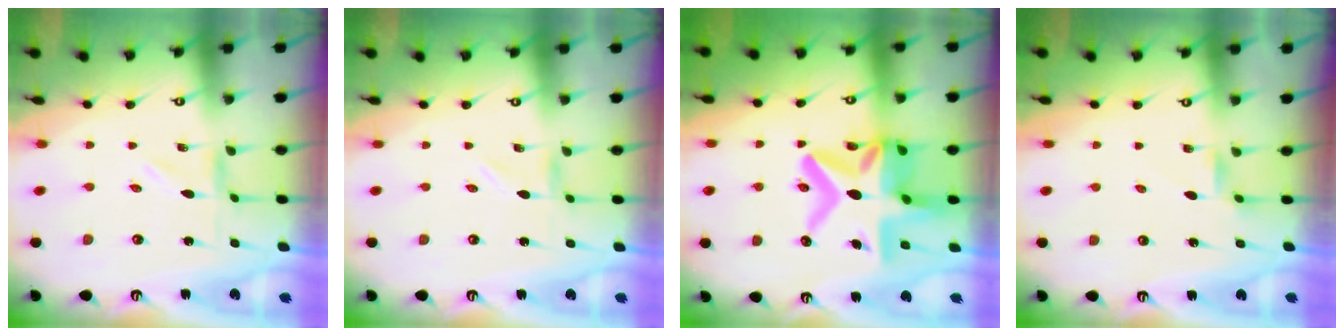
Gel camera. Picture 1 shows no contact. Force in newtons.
{"total": 0.6, "press": 0.5, "slide": 0.2}
{"total": 20.0, "press": 19.9, "slide": 2.0}
{"total": 2.7, "press": 2.7, "slide": 0.5}